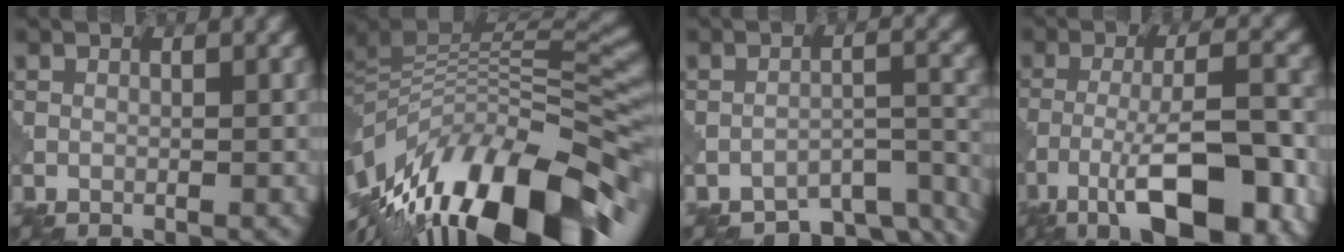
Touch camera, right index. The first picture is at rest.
{"total": 15.6, "force": [-7.4, 6.5, 12.1], "torque": [-0.215, 0.010, -0.122]}
{"total": 6.3, "force": [-5.8, 1.7, 1.9], "torque": [-0.023, -0.011, -0.074]}
{"total": 10.3, "force": [-5.2, 3.3, 8.2], "torque": [-0.138, 0.004, -0.082]}